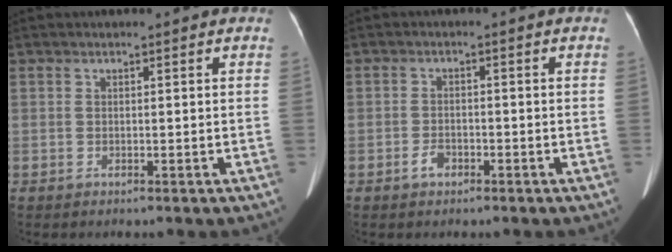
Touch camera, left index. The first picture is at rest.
{"total": 2.1, "force": [-1.3, 1.3, 1.1], "torque": [-0.023, 0.003, -0.022]}